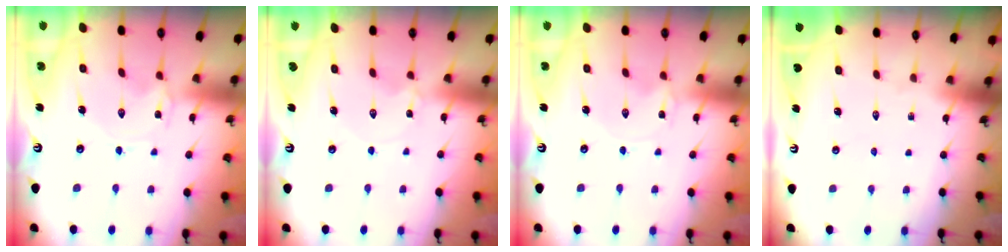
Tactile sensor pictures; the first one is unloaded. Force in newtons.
{"total": 1.6, "press": 1.6, "slide": 0.2}
{"total": 0.0}
{"total": 0.0}